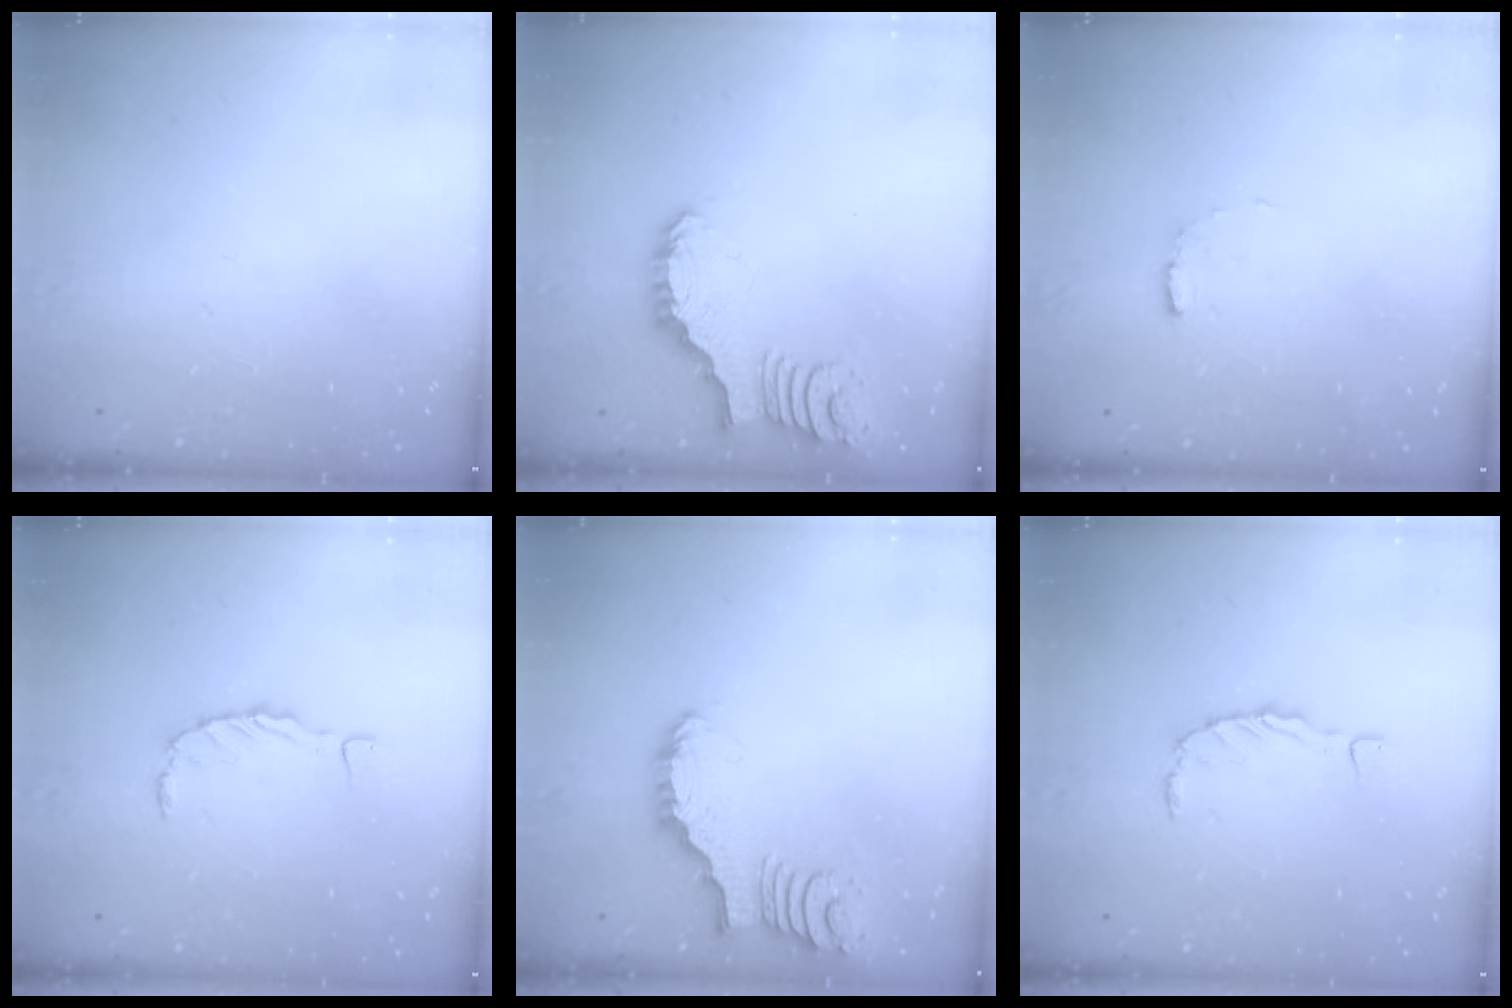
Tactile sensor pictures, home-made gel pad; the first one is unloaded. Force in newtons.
{"total": 2.7, "press": 2.7, "slide": 0.2}
{"total": 6.0, "press": 6.0, "slide": 0.5}
{"total": 0.0}
{"total": 2.3, "press": 2.3, "slide": 0.3}
{"total": 0.0}